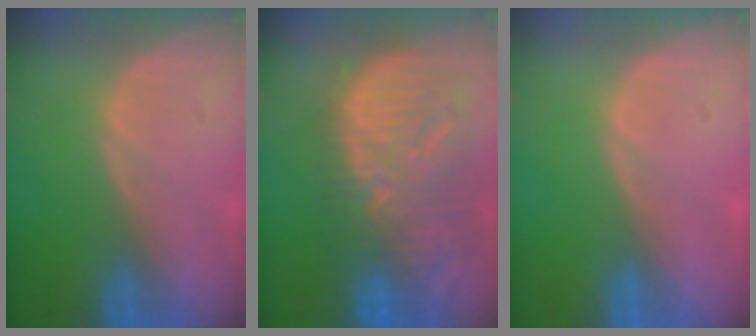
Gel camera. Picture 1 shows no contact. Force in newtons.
{"total": 13.3, "press": 11.6, "slide": 6.5}
{"total": 0.0}